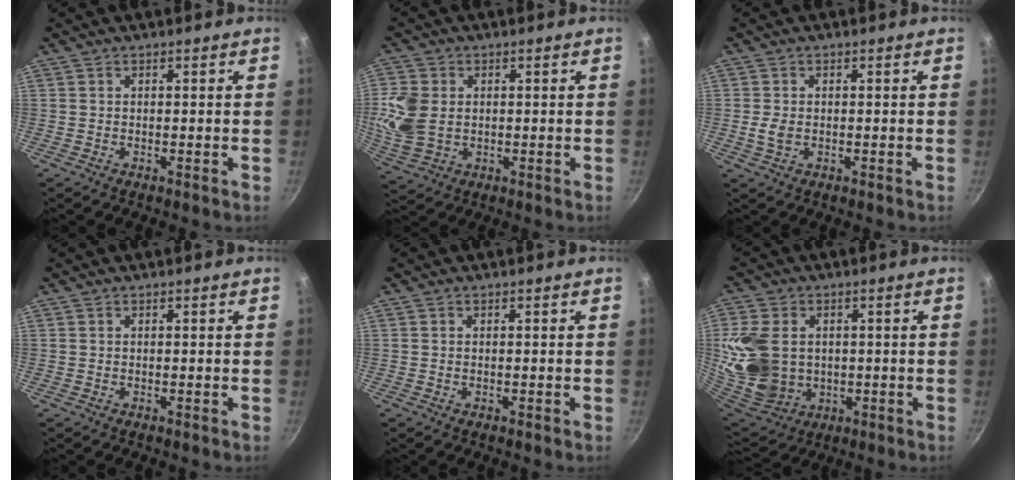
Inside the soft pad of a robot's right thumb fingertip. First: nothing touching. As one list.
[{"total": 9.1, "force": [0.7, 6.8, 6.0], "torque": [-0.119, -0.004, 0.018]}, {"total": 2.7, "force": [-0.3, 1.8, 2.0], "torque": [-0.037, 0.000, -0.003]}, {"total": 0.0}, {"total": 0.0}, {"total": 17.1, "force": [1.2, 13.1, 11.0], "torque": [-0.228, -0.012, 0.041]}]